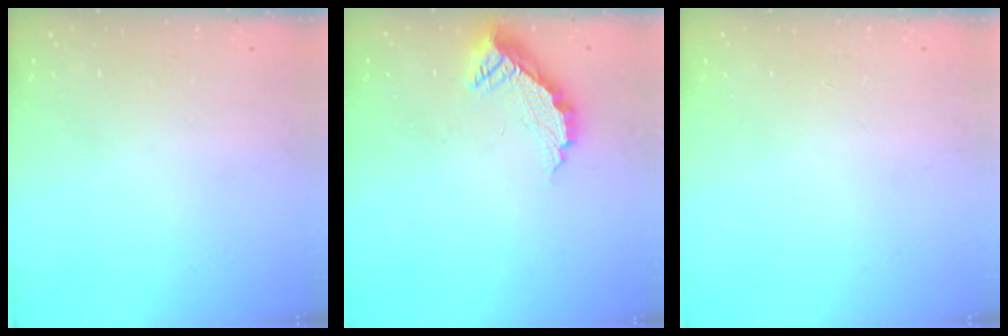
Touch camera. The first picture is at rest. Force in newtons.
{"total": 9.2, "press": 9.1, "slide": 0.7}
{"total": 0.0}